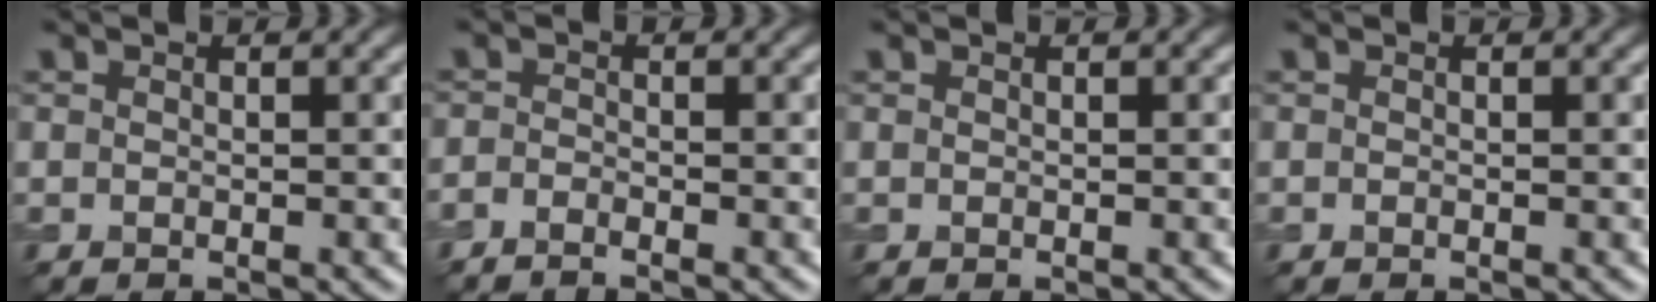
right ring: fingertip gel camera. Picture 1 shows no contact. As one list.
[{"total": 1.2, "force": [-1.2, -0.1, 0.1], "torque": [-0.008, -0.002, -0.029]}, {"total": 0.0}, {"total": 0.0}]